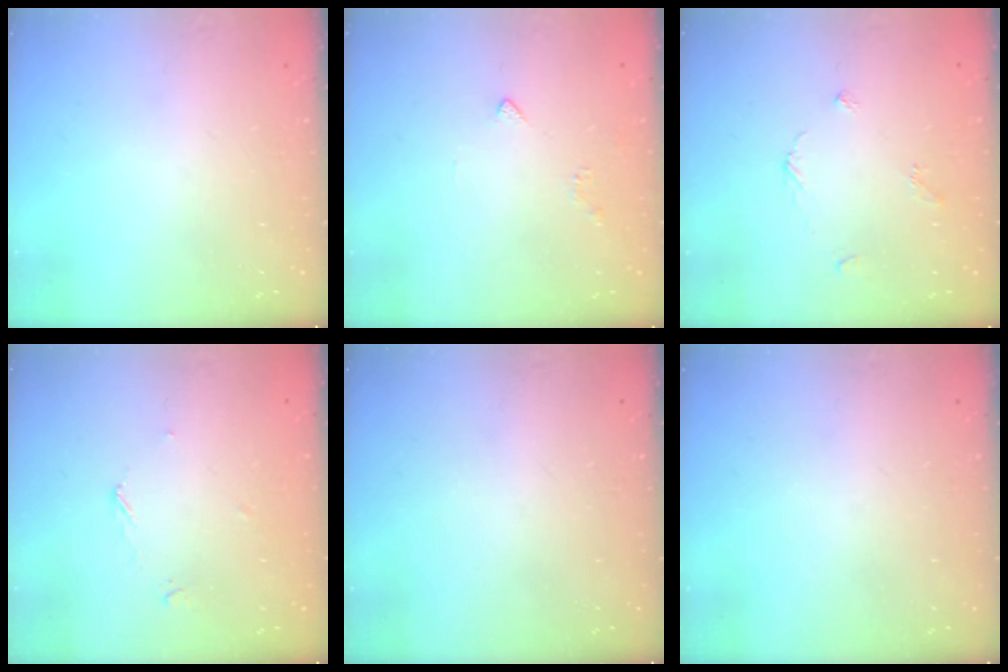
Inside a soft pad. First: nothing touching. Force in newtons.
{"total": 2.4, "press": 2.3, "slide": 0.6}
{"total": 2.9, "press": 2.9, "slide": 0.4}
{"total": 3.7, "press": 3.7, "slide": 0.4}
{"total": 0.0}
{"total": 0.0}